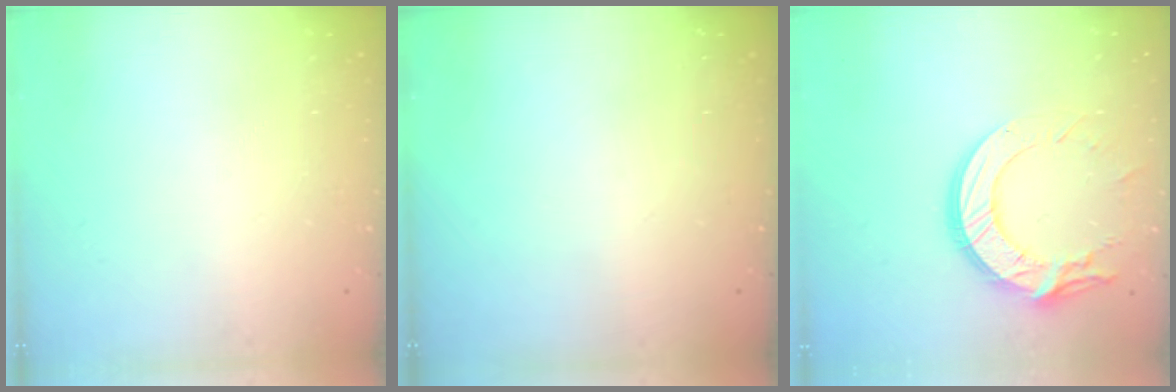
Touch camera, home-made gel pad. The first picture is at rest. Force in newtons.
{"total": 0.0}
{"total": 14.7, "press": 14.6, "slide": 1.4}